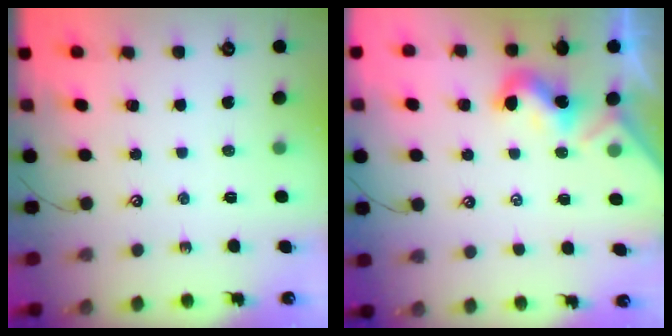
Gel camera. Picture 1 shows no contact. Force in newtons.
{"total": 1.8, "press": 1.8, "slide": 0.5}